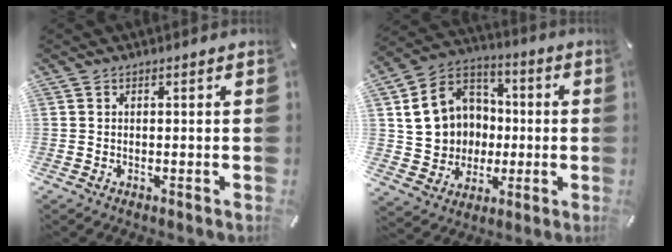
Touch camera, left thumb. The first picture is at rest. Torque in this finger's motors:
{"motor_torque": [1.08, 1.54, 1.16, -0.67, 0.45]}